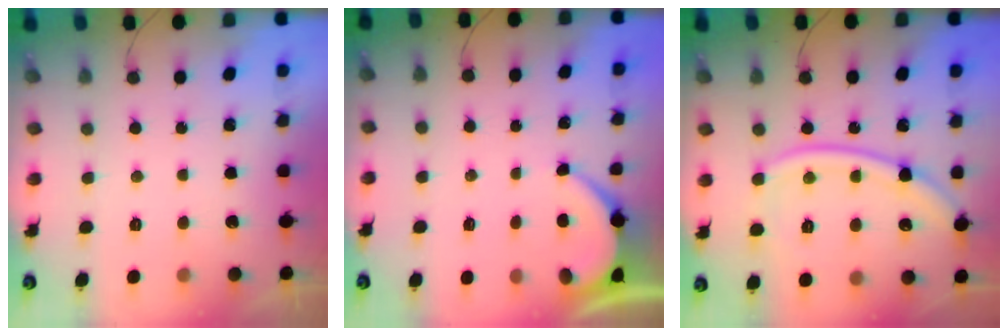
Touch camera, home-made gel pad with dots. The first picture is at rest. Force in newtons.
{"total": 2.2, "press": 2.2, "slide": 0.2}
{"total": 15.0, "press": 15.0, "slide": 1.3}